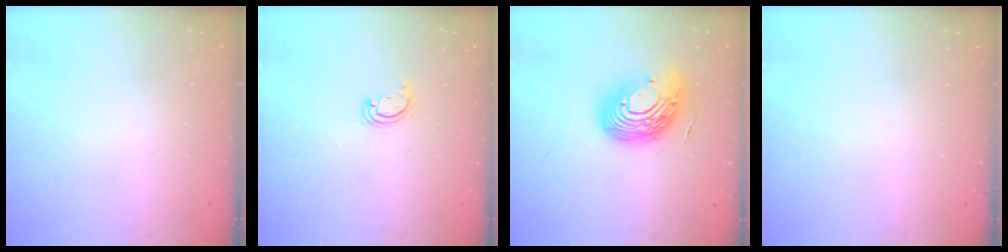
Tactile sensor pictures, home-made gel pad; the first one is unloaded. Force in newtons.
{"total": 2.5, "press": 2.5, "slide": 0.3}
{"total": 16.2, "press": 16.1, "slide": 1.8}
{"total": 0.0}